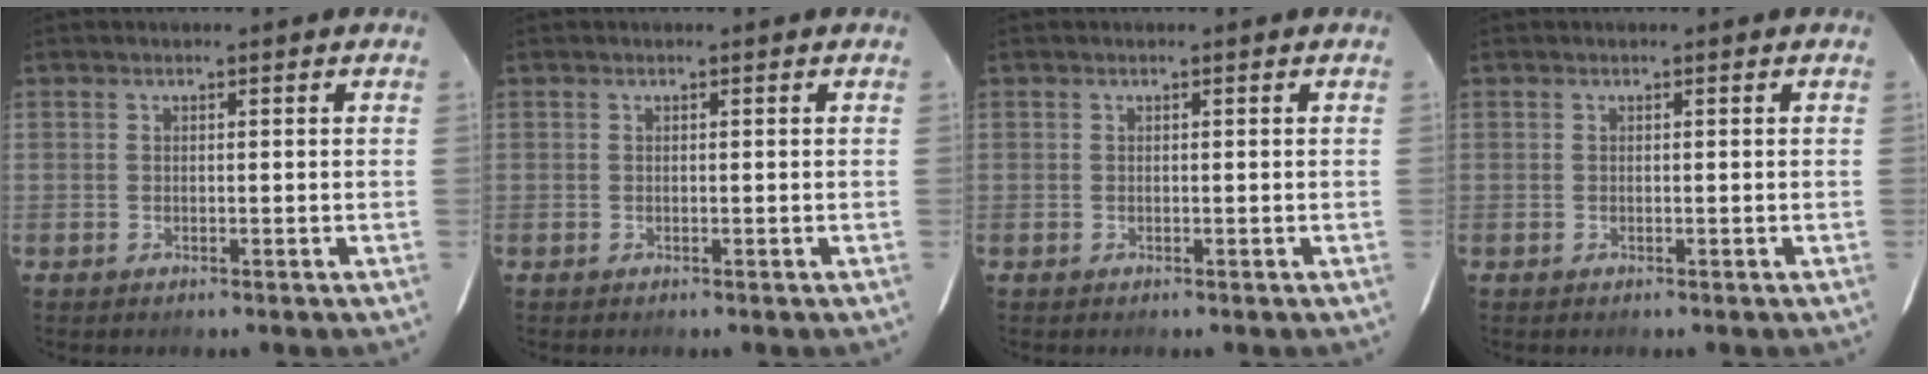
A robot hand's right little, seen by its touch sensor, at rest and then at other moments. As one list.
[{"total": 0.0}, {"total": 0.0}, {"total": 0.0}]